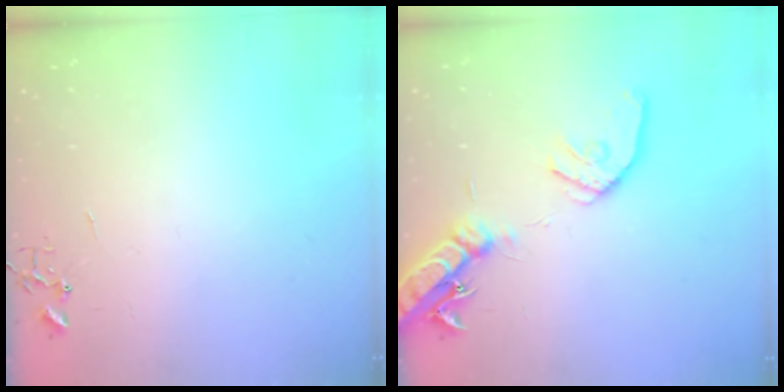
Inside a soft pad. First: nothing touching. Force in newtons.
{"total": 16.5, "press": 16.2, "slide": 2.9}